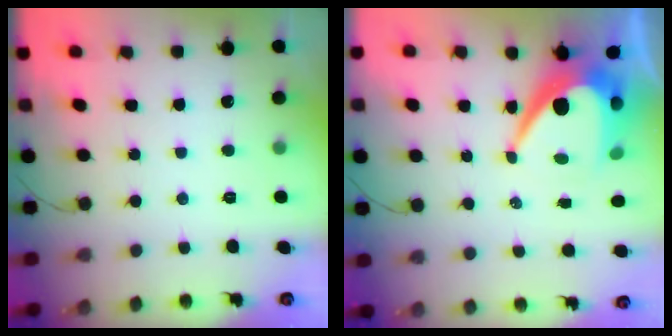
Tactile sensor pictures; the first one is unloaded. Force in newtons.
{"total": 11.9, "press": 11.8, "slide": 1.1}